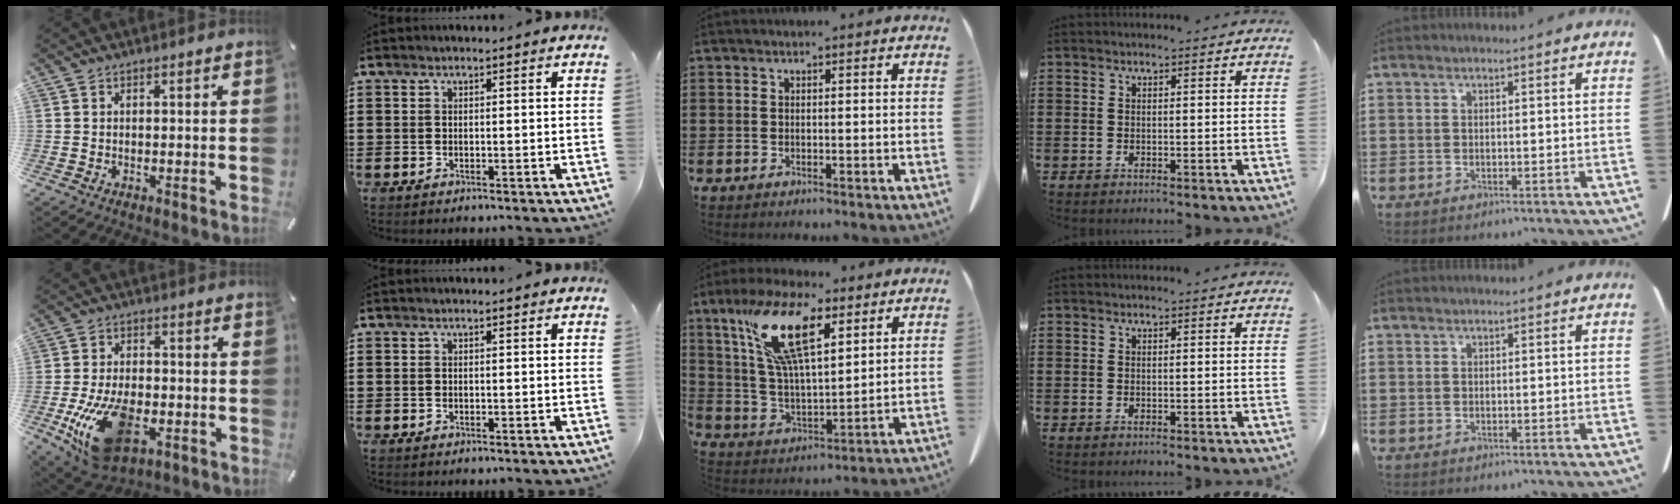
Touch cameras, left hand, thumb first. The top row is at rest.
{"thumb": {"total": 17.1, "force": [-5.3, 9.8, 12.9], "torque": [-0.244, 0.004, -0.082]}, "middle": {"total": 14.5, "force": [7.9, 5.2, 11.0], "torque": [-0.247, -0.011, 0.137]}}